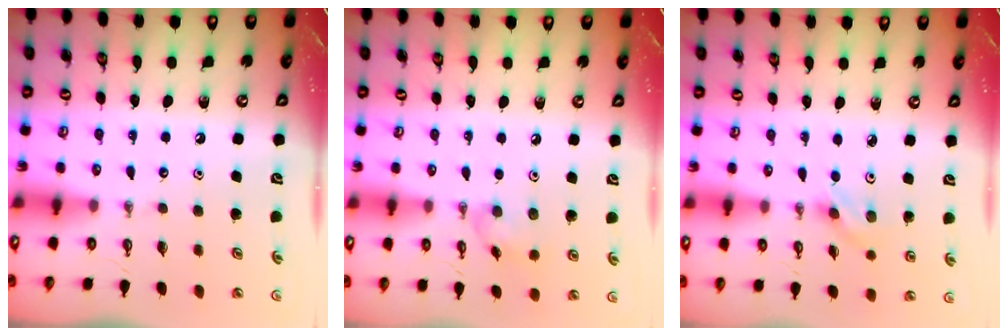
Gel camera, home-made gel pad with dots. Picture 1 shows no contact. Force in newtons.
{"total": 6.8, "press": 6.8, "slide": 0.9}
{"total": 2.8, "press": 2.4, "slide": 1.4}